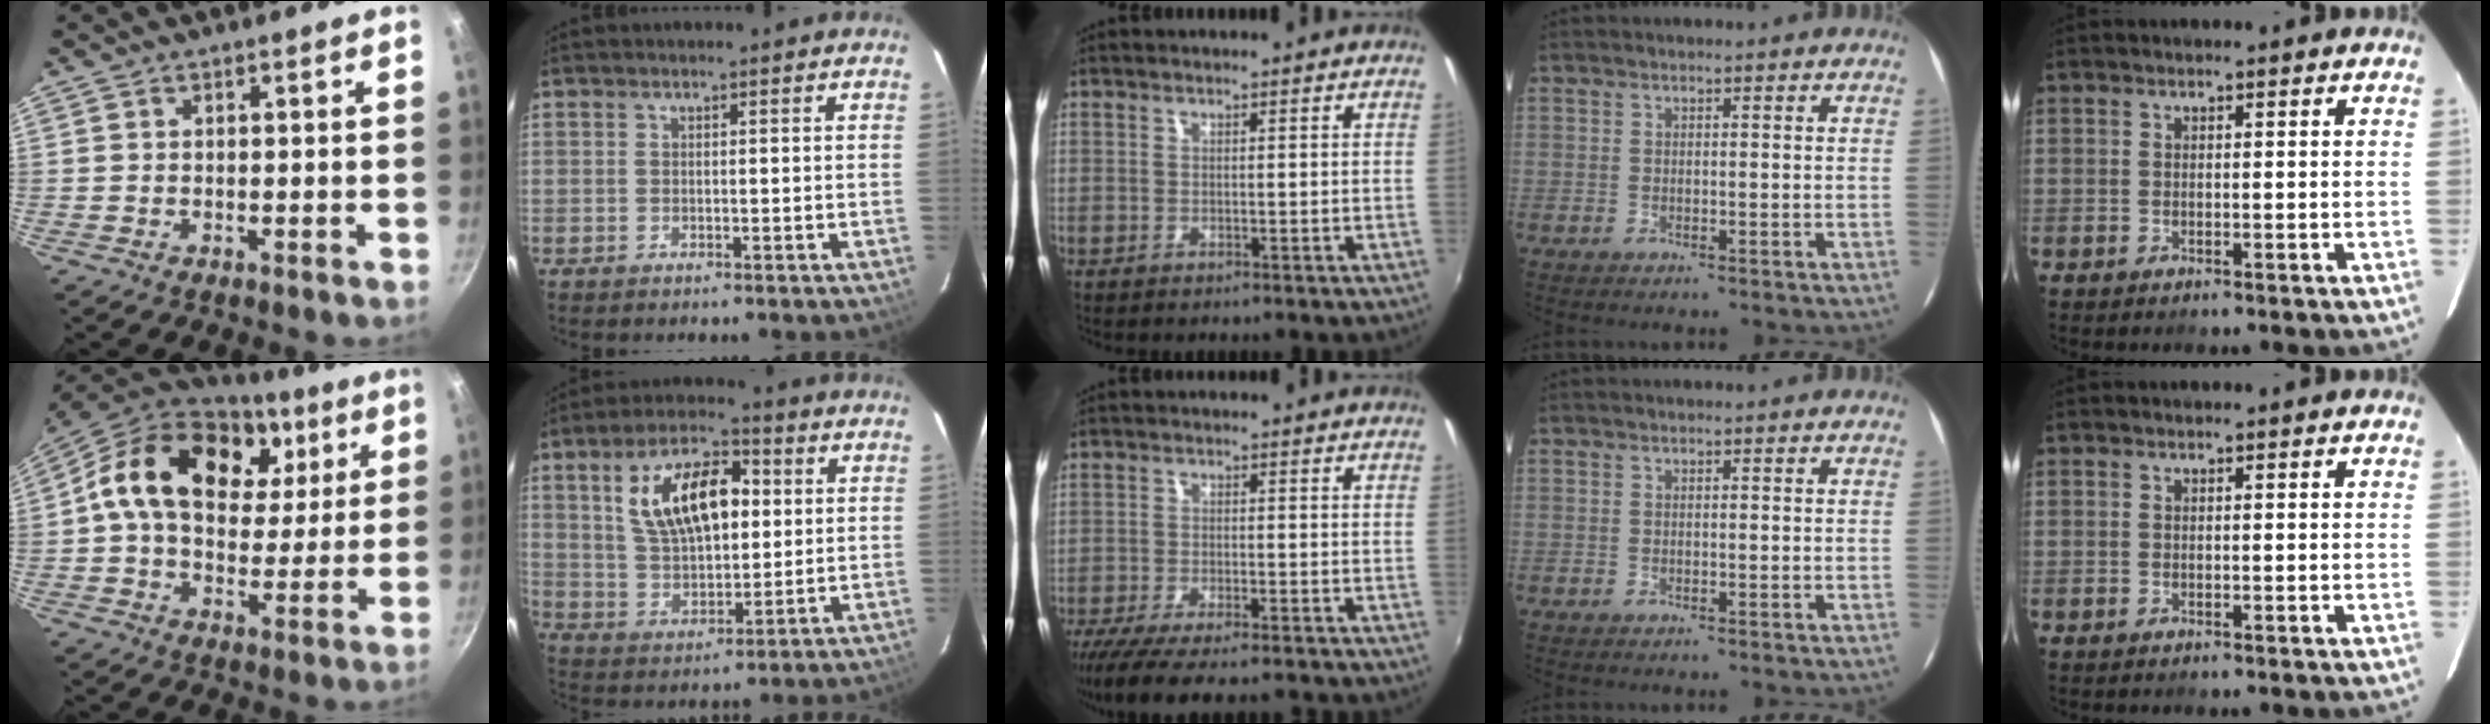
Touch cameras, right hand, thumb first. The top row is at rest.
{"thumb": {"total": 23.7, "force": [7.6, 16.1, 15.6], "torque": [-0.255, 0.001, 0.115]}, "index": {"total": 15.5, "force": [4.0, 7.9, 12.8], "torque": [-0.229, 0.021, 0.078]}, "middle": {"total": 12.6, "force": [-10.7, 2.2, 6.4], "torque": [-0.136, -0.037, -0.172]}}